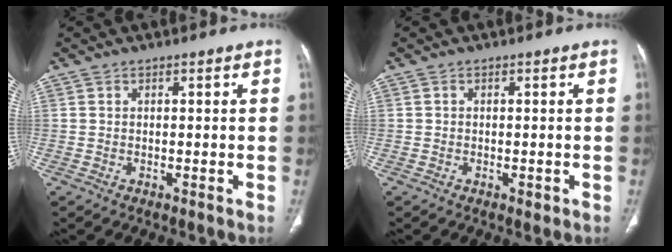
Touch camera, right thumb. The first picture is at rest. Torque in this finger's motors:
{"motor_torque": [-0.12, 0.04, -0.24, 0.07, -0.01]}